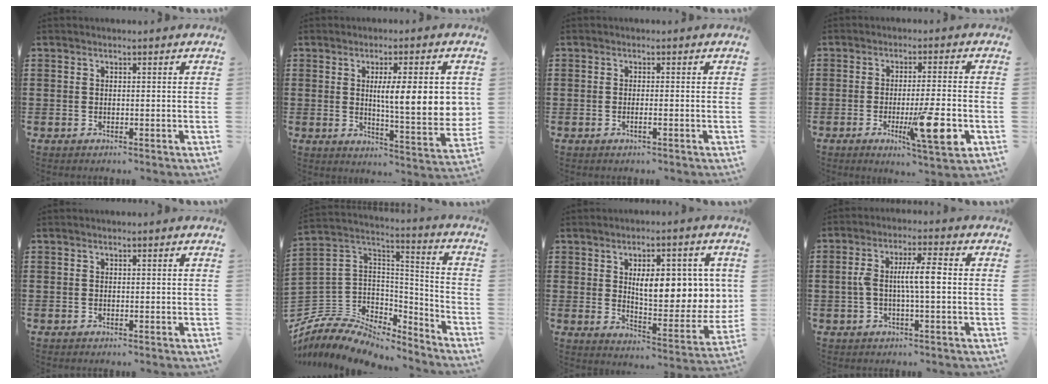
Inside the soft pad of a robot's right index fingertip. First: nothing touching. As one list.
[{"total": 10.3, "force": [1.8, 1.9, 9.9], "torque": [-0.152, -0.011, 0.023]}, {"total": 1.1, "force": [-0.5, 0.0, 1.0], "torque": [-0.016, -0.005, -0.009]}, {"total": 10.2, "force": [-3.1, 1.3, 9.6], "torque": [-0.159, -0.014, -0.051]}, {"total": 0.0}, {"total": 7.2, "force": [-5.5, 4.3, 1.9], "torque": [-0.061, -0.006, -0.107]}, {"total": 10.3, "force": [2.7, 4.6, 8.8], "torque": [-0.128, -0.008, 0.039]}, {"total": 6.3, "force": [-0.1, 1.4, 6.2], "torque": [-0.121, 0.002, -0.008]}]